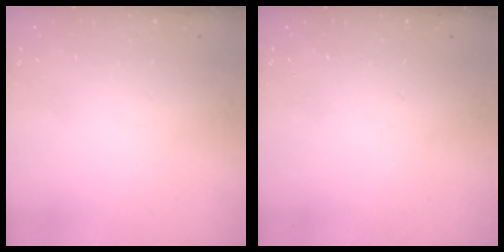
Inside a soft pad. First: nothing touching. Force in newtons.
{"total": 0.0}